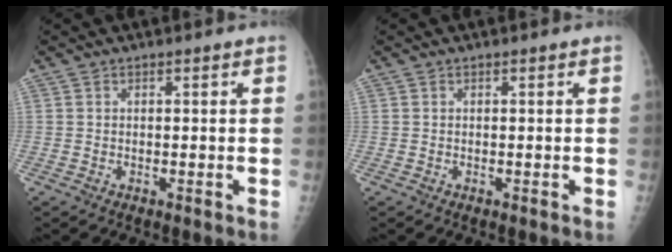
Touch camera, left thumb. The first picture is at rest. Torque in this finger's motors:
{"motor_torque": [0.01, 0.02, 0.00, 0.00, 0.00]}